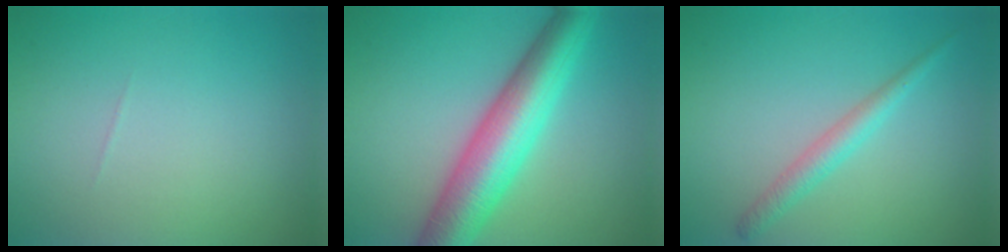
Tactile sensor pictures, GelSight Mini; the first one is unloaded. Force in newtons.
{"total": 8.5, "press": 8.5, "slide": 0.1}
{"total": 2.1, "press": 2.1, "slide": 0.1}